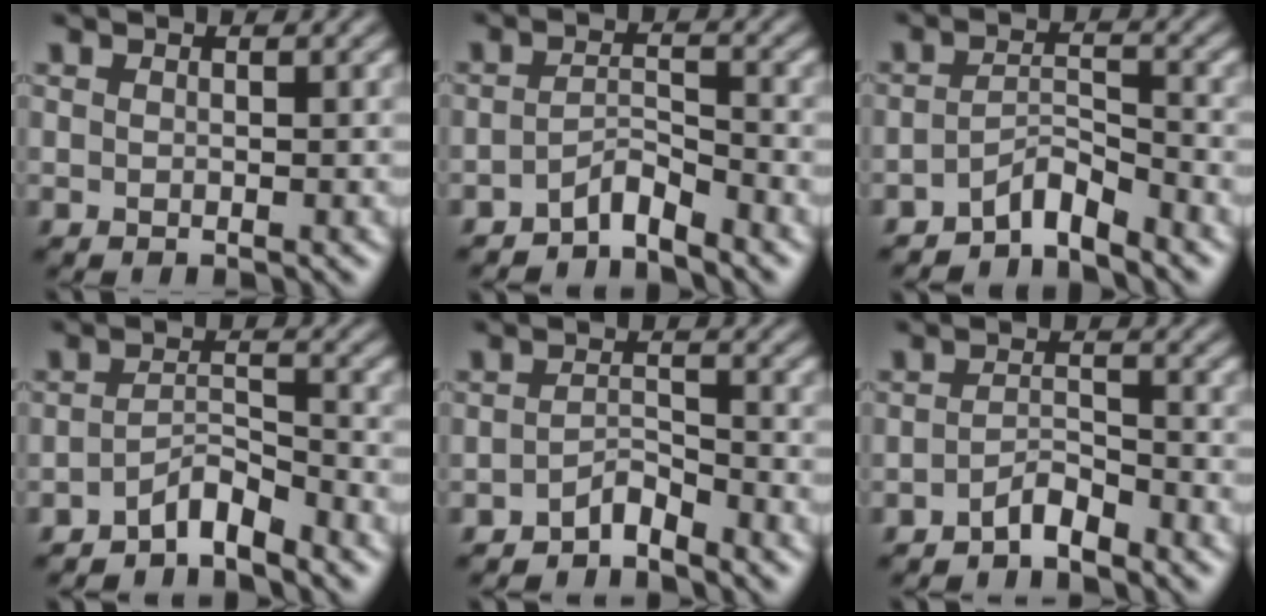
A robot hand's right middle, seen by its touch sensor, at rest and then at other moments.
{"total": 2.4, "force": [-2.1, 0.4, 1.1], "torque": [-0.020, 0.010, -0.043]}
{"total": 2.8, "force": [-2.5, 0.5, 1.3], "torque": [-0.021, 0.011, -0.050]}
{"total": 2.7, "force": [-2.3, 0.6, 1.4], "torque": [-0.025, 0.011, -0.046]}
{"total": 2.0, "force": [-1.7, 0.4, 0.8], "torque": [-0.018, 0.010, -0.036]}
{"total": 2.0, "force": [-1.7, 0.5, 1.0], "torque": [-0.021, 0.009, -0.034]}